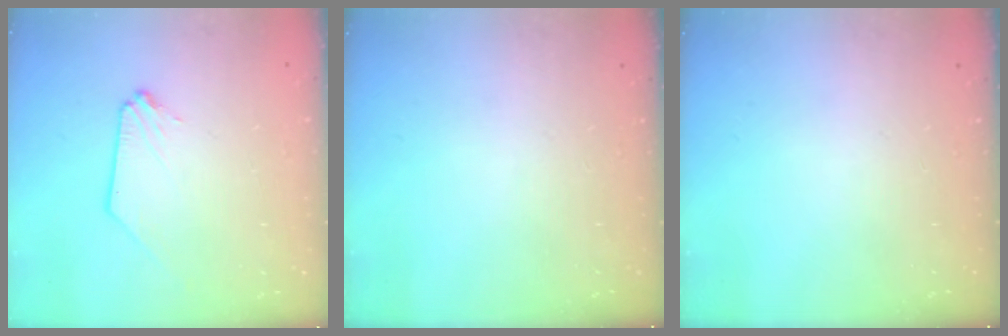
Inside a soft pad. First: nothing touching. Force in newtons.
{"total": 0.0}
{"total": 0.0}